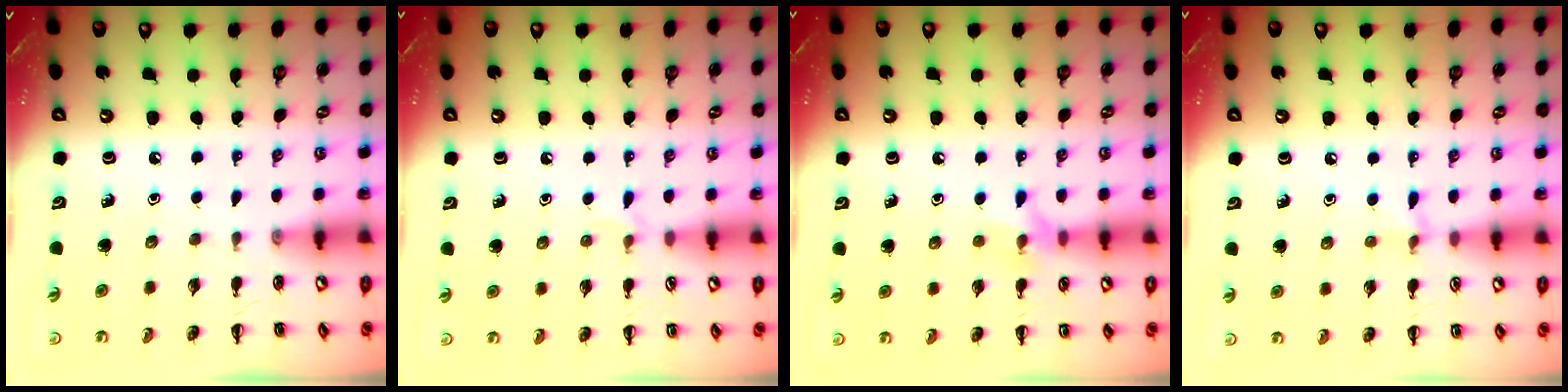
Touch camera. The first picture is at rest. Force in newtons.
{"total": 4.6, "press": 4.3, "slide": 1.7}
{"total": 7.2, "press": 7.0, "slide": 1.5}
{"total": 5.0, "press": 4.7, "slide": 1.6}